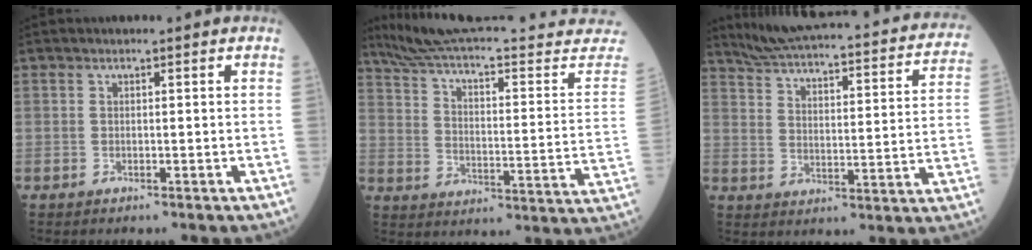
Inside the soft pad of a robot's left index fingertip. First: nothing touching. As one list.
[{"total": 30.4, "force": [28.5, 1.1, 10.5], "torque": [-0.160, -0.096, 0.369]}, {"total": 26.2, "force": [23.0, 4.5, 11.6], "torque": [-0.177, -0.036, 0.284]}]